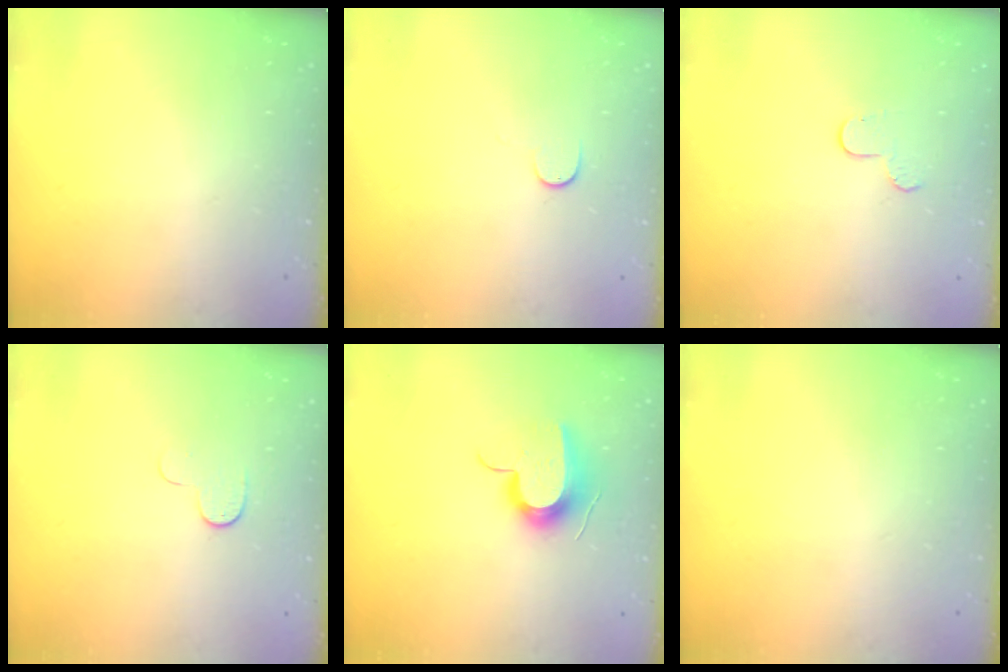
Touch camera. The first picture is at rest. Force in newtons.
{"total": 4.9, "press": 4.9, "slide": 0.5}
{"total": 5.7, "press": 5.7, "slide": 0.5}
{"total": 3.9, "press": 3.9, "slide": 0.3}
{"total": 11.3, "press": 11.3, "slide": 0.4}
{"total": 0.0}